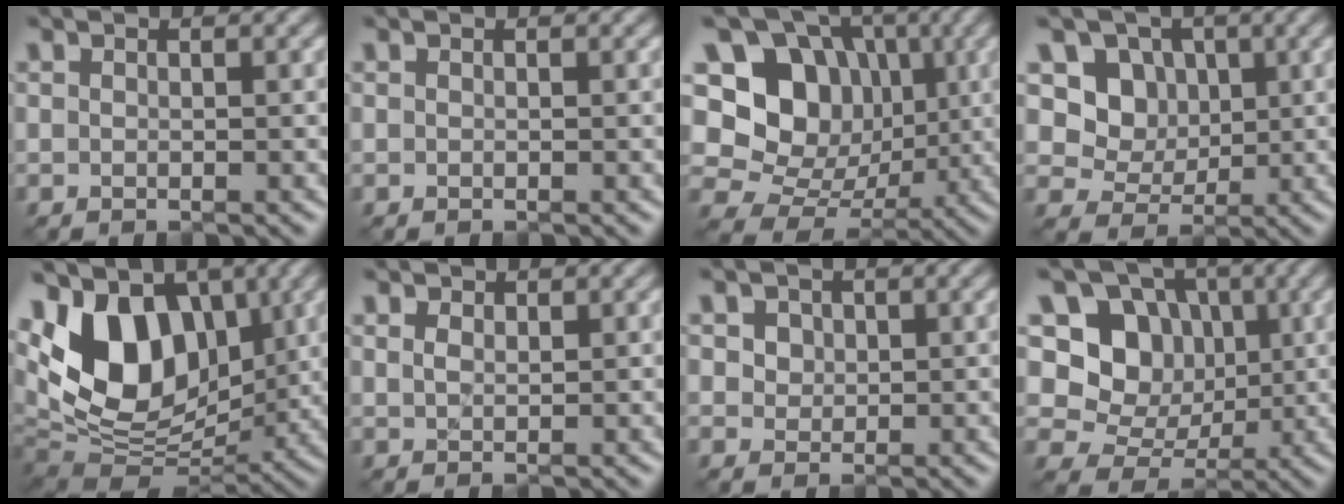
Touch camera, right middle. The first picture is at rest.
{"total": 0.0}
{"total": 13.6, "force": [2.8, 11.6, 6.6], "torque": [-0.147, 0.041, 0.035]}
{"total": 5.0, "force": [1.4, 4.4, 2.0], "torque": [-0.044, -0.020, 0.019]}
{"total": 12.4, "force": [2.9, 8.4, 8.7], "torque": [-0.159, 0.010, 0.034]}
{"total": 1.1, "force": [0.8, 0.6, 0.5], "torque": [-0.012, -0.003, 0.018]}
{"total": 3.2, "force": [1.5, 2.4, 1.5], "torque": [-0.048, 0.004, 0.024]}
{"total": 8.0, "force": [1.8, 6.8, 3.7], "torque": [-0.066, -0.001, 0.010]}